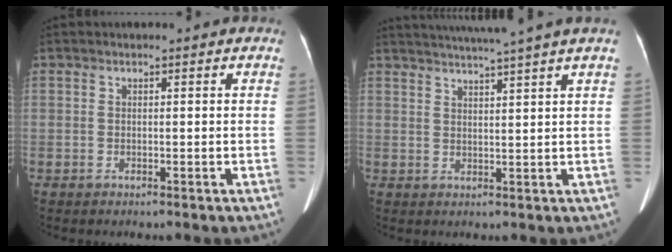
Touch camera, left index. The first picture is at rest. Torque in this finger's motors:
{"motor_torque": [0.45, -1.69, 0.08, 0.08]}